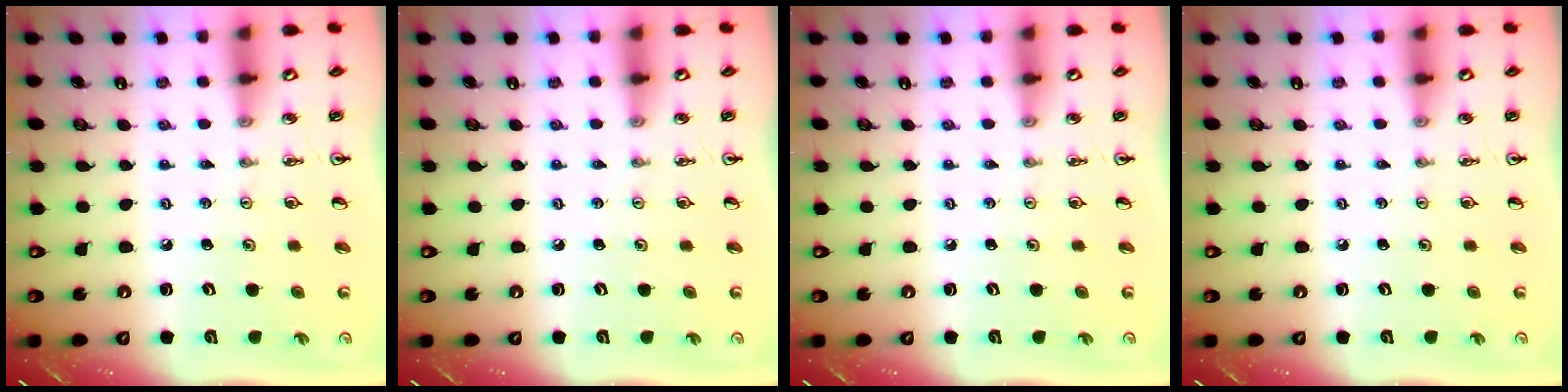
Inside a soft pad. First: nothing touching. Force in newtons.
{"total": 0.0}
{"total": 0.0}
{"total": 0.0}